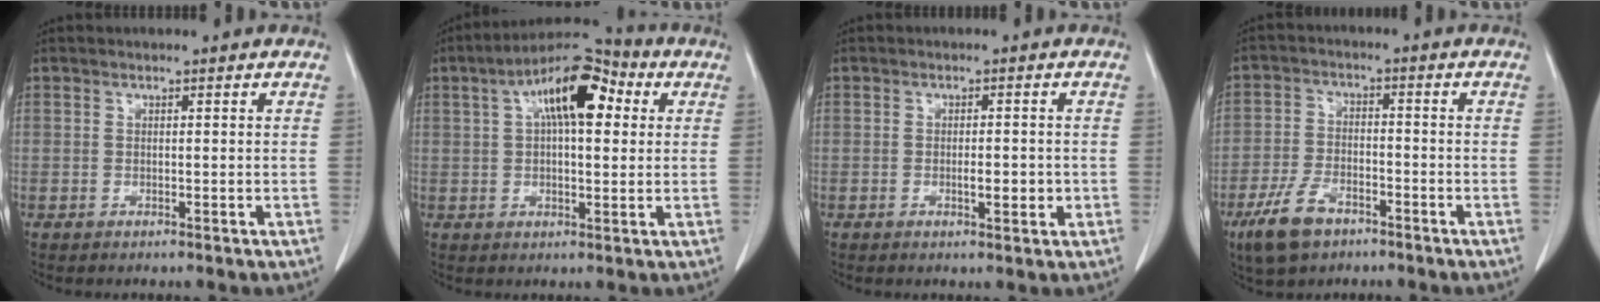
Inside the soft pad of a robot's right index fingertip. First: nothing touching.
{"total": 12.3, "force": [3.9, 4.3, 10.9], "torque": [-0.184, 0.040, 0.058]}
{"total": 2.8, "force": [-0.5, 0.9, 2.6], "torque": [-0.041, 0.002, -0.003]}
{"total": 7.8, "force": [-5.0, 3.9, 4.5], "torque": [-0.101, -0.004, -0.087]}